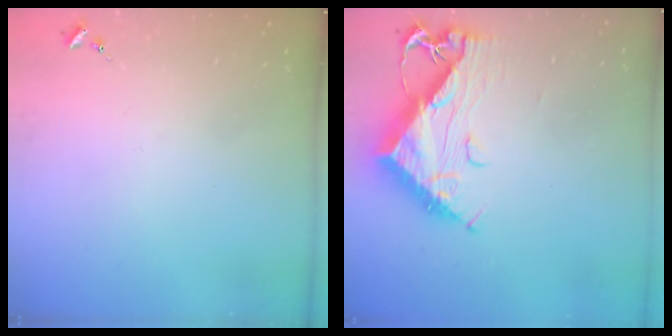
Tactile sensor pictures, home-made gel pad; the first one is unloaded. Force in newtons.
{"total": 13.6, "press": 13.6, "slide": 1.1}